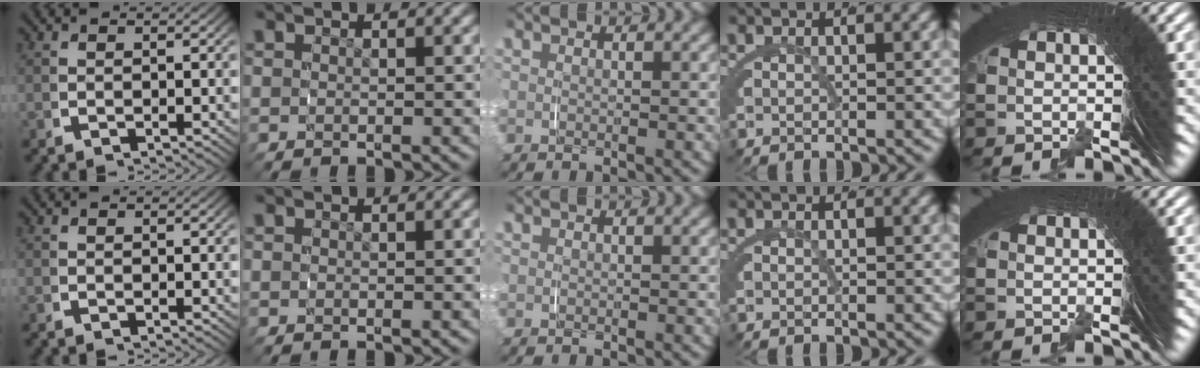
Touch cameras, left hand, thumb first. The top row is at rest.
{}